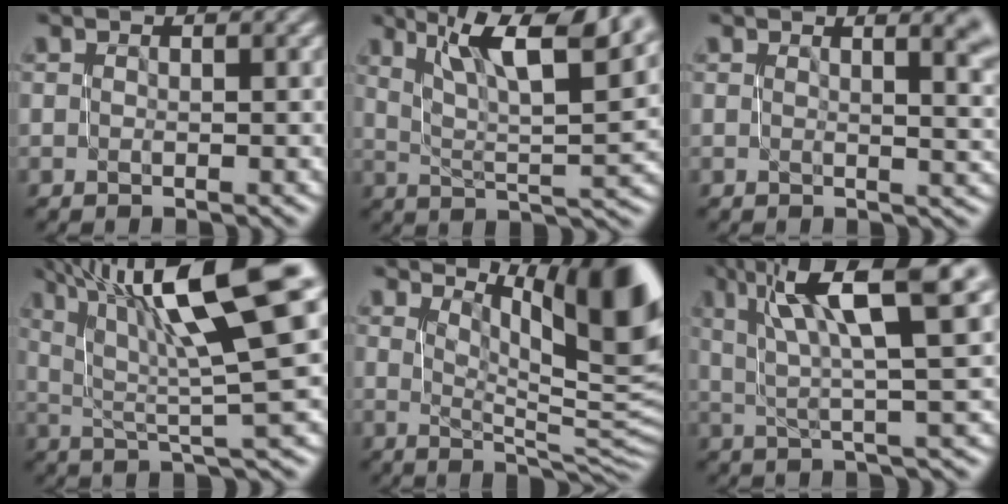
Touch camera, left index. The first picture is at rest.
{"total": 11.1, "force": [6.6, 2.7, 8.4], "torque": [-0.139, 0.012, 0.119]}
{"total": 5.4, "force": [1.7, 2.3, 4.5], "torque": [-0.026, 0.004, 0.018]}
{"total": 12.4, "force": [5.3, 2.6, 10.9], "torque": [-0.167, 0.021, 0.093]}
{"total": 10.5, "force": [5.2, 2.7, 8.7], "torque": [-0.111, 0.003, 0.092]}
{"total": 10.4, "force": [4.4, 2.2, 9.2], "torque": [-0.141, 0.024, 0.074]}